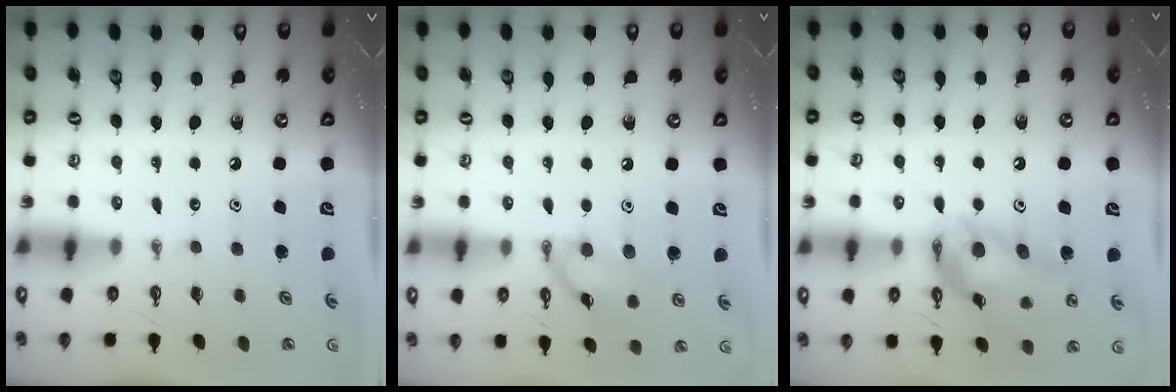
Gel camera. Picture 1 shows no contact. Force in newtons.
{"total": 10.3, "press": 10.3, "slide": 0.6}
{"total": 15.2, "press": 15.1, "slide": 1.7}